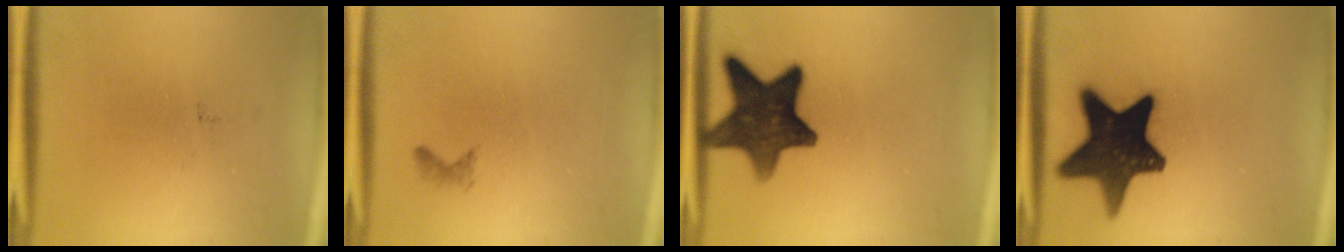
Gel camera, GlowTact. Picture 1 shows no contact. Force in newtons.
{"total": 0.6}
{"total": 13.4}
{"total": 17.1}